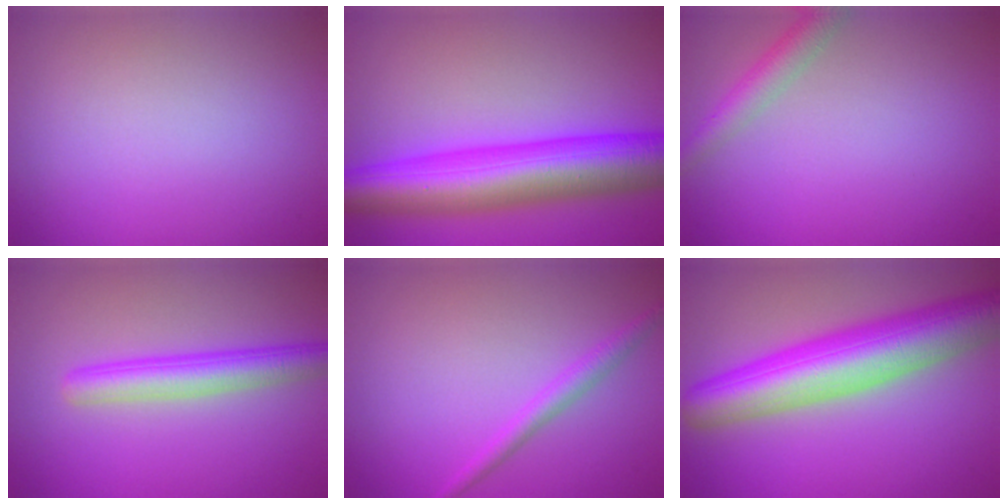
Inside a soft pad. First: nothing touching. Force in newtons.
{"total": 10.5, "press": 10.5, "slide": 0.2}
{"total": 2.6, "press": 2.6, "slide": 0.1}
{"total": 4.1, "press": 4.1, "slide": 0.1}
{"total": 1.9, "press": 1.9, "slide": 0.1}
{"total": 10.1, "press": 10.0, "slide": 0.4}